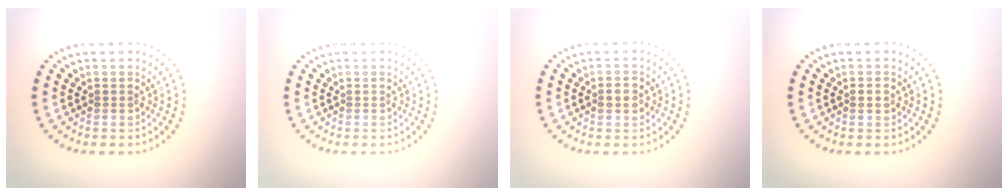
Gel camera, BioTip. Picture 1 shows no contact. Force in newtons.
{"total": 0.0}
{"total": 1.4, "press": 1.4, "slide": 0.2}
{"total": 1.2, "press": 1.2, "slide": 0.1}